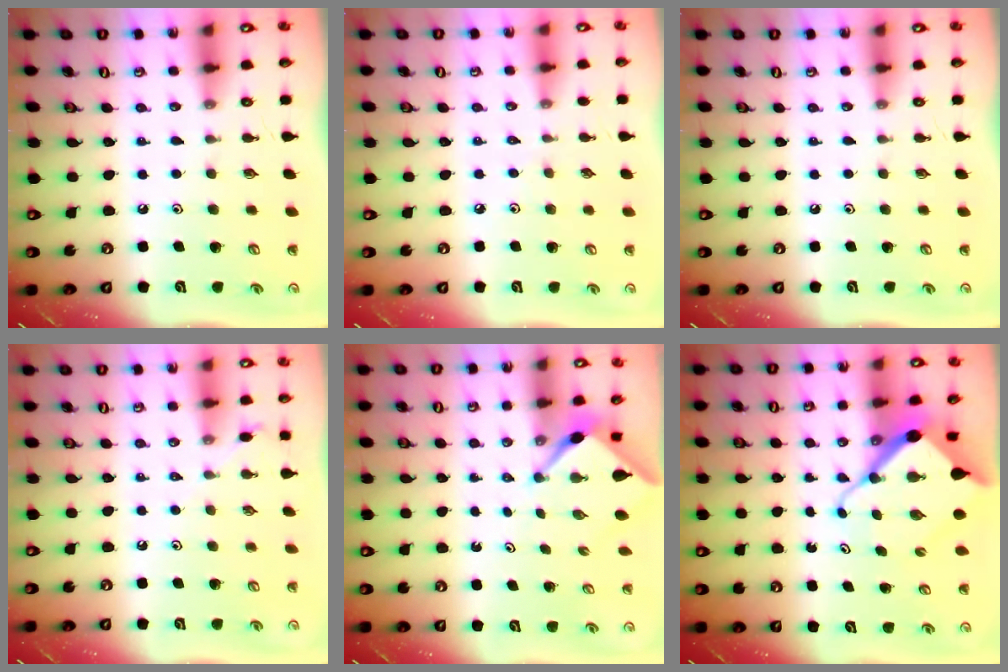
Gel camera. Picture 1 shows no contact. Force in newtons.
{"total": 2.2, "press": 2.1, "slide": 0.5}
{"total": 0.0}
{"total": 4.2, "press": 4.2, "slide": 0.6}
{"total": 2.2, "press": 2.2, "slide": 0.2}
{"total": 10.8, "press": 10.8, "slide": 0.9}